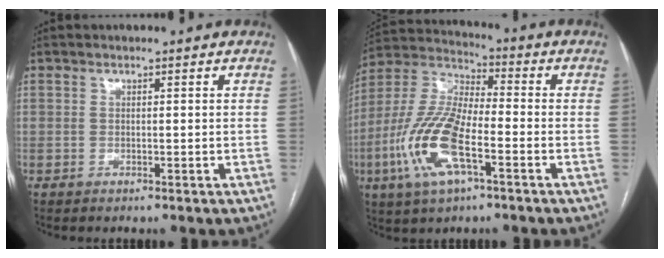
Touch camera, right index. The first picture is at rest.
{"total": 15.1, "force": [-5.3, 4.8, 13.3], "torque": [-0.298, -0.005, -0.100]}